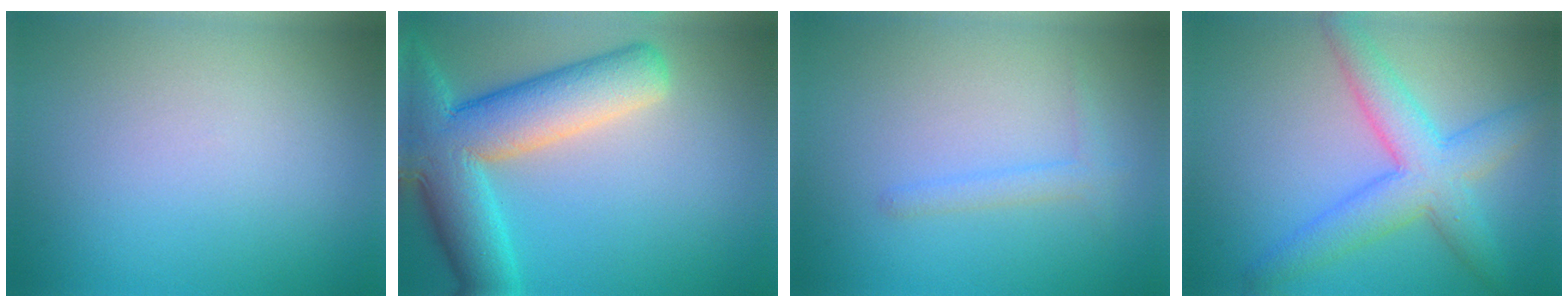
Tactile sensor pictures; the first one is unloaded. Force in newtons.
{"total": 10.7, "press": 10.7, "slide": 0.8}
{"total": 1.3, "press": 1.3, "slide": 0.0}
{"total": 5.8, "press": 5.8, "slide": 0.2}